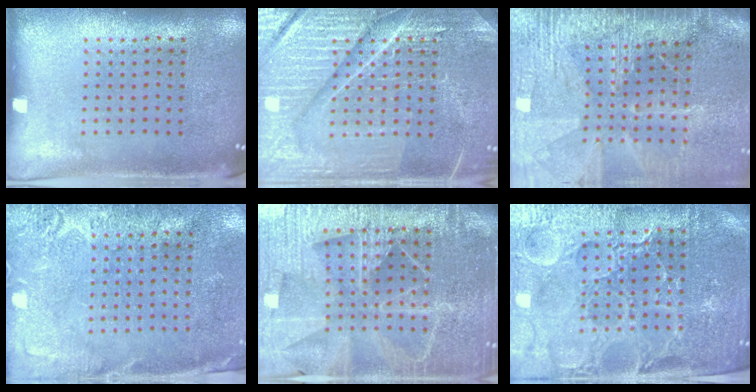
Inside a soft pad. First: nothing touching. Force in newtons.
{"total": 5.7, "press": 5.6, "slide": 0.7}
{"total": 3.6, "press": 3.3, "slide": 1.6}
{"total": 2.7, "press": 2.4, "slide": 1.1}
{"total": 5.3, "press": 4.8, "slide": 2.3}
{"total": 4.6, "press": 4.4, "slide": 1.5}